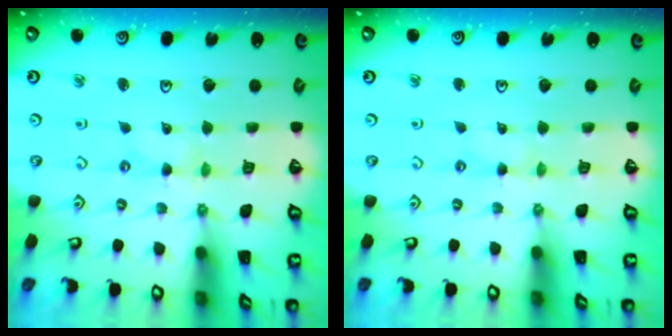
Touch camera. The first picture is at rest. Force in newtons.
{"total": 1.0, "press": 0.9, "slide": 0.2}